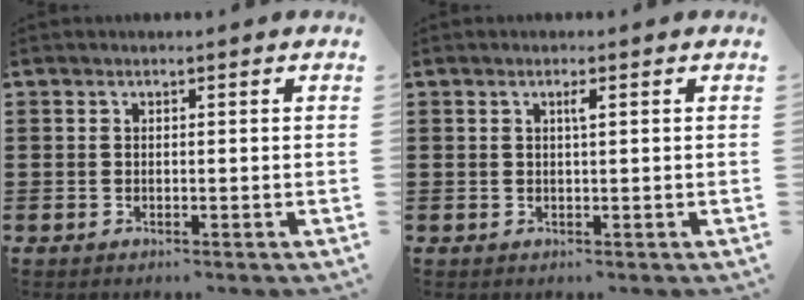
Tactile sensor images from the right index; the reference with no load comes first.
{"total": 1.1, "force": [0.4, 0.0, 1.1], "torque": [-0.021, 0.000, 0.007]}